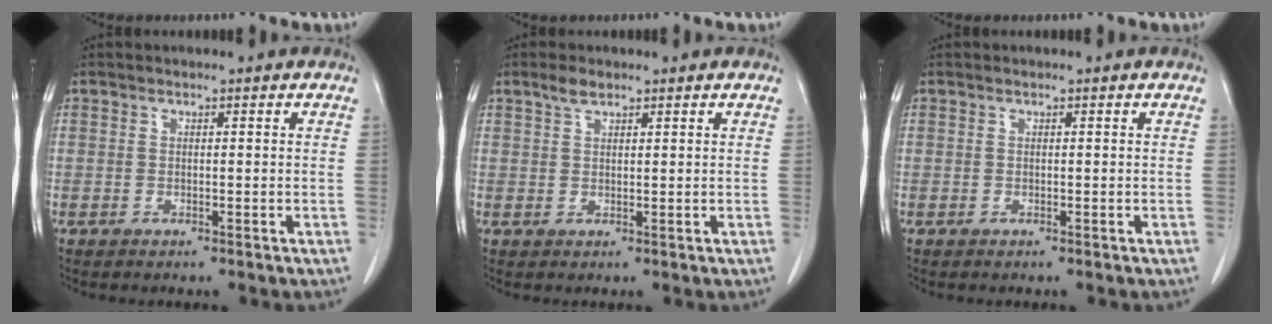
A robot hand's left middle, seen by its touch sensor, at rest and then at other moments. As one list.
[{"total": 2.1, "force": [1.5, 0.7, 1.1], "torque": [-0.026, 0.005, 0.030]}, {"total": 0.0}]